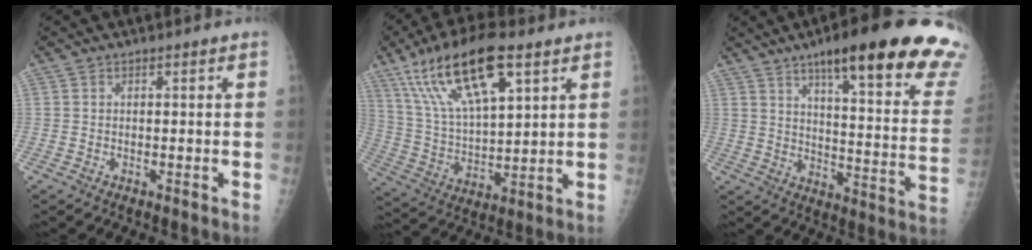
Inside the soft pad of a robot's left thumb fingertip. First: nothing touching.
{"total": 19.3, "force": [10.5, 6.8, 14.8], "torque": [-0.258, -0.025, 0.199]}
{"total": 27.4, "force": [18.7, 4.6, 19.5], "torque": [-0.227, -0.076, 0.245]}